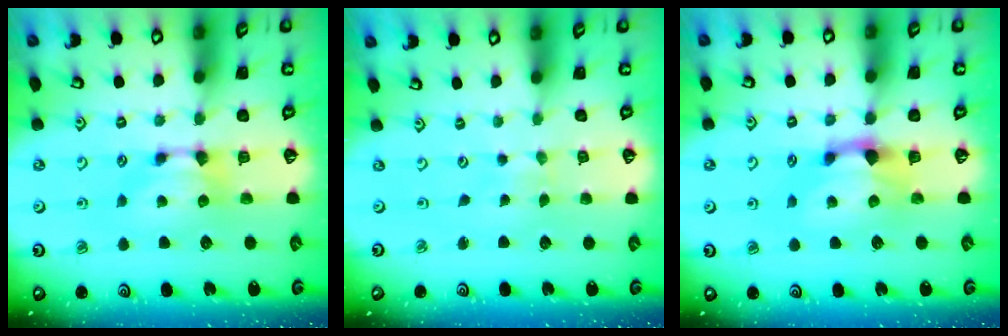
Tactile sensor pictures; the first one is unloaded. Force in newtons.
{"total": 4.4, "press": 4.4, "slide": 0.1}
{"total": 1.9, "press": 1.1, "slide": 1.5}